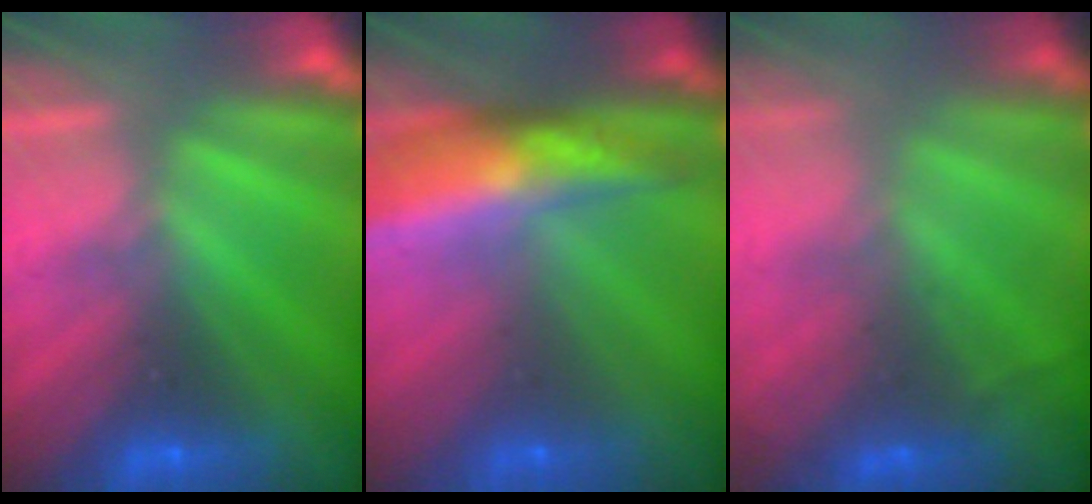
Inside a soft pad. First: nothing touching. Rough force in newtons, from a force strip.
{"total": 7.3}
{"total": 7.4}